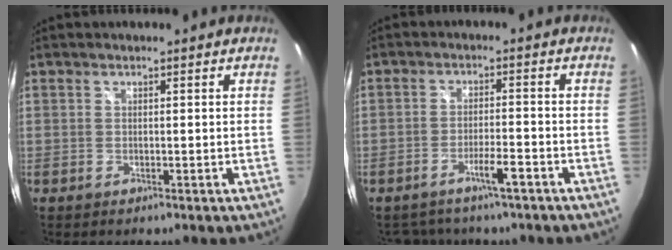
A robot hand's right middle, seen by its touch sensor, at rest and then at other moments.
{"total": 5.7, "force": [-4.6, 1.5, 3.0], "torque": [-0.061, 0.000, -0.070]}